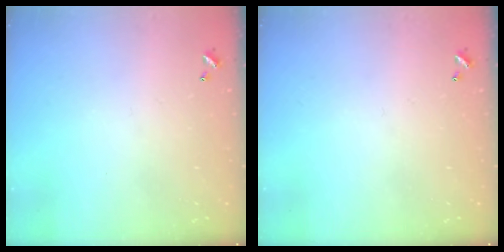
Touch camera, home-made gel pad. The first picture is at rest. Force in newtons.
{"total": 0.0}